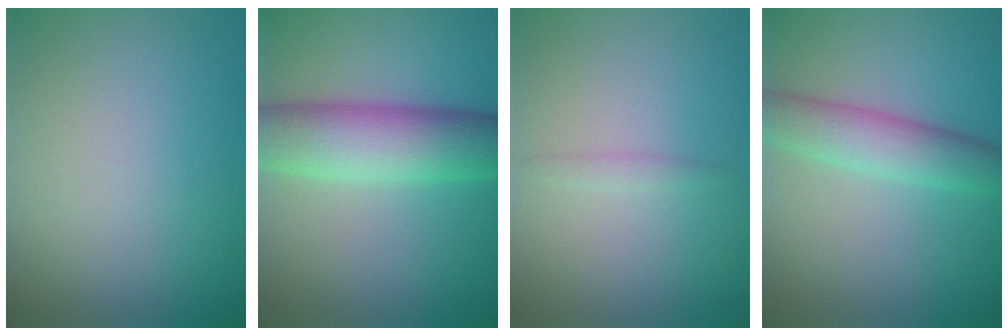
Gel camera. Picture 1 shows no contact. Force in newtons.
{"total": 8.4, "press": 8.4, "slide": 0.2}
{"total": 0.7, "press": 0.7, "slide": 0.0}
{"total": 4.6, "press": 4.6, "slide": 0.1}